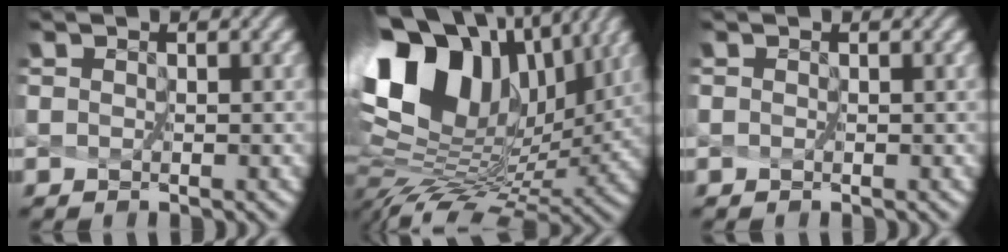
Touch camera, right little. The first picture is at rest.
{"total": 14.2, "force": [5.6, 8.5, 10.0], "torque": [-0.198, 0.031, 0.112]}
{"total": 0.0}